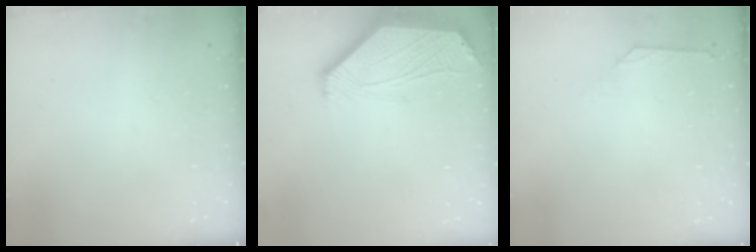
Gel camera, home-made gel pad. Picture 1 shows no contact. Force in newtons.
{"total": 2.5, "press": 2.4, "slide": 0.6}
{"total": 0.6, "press": 0.5, "slide": 0.4}